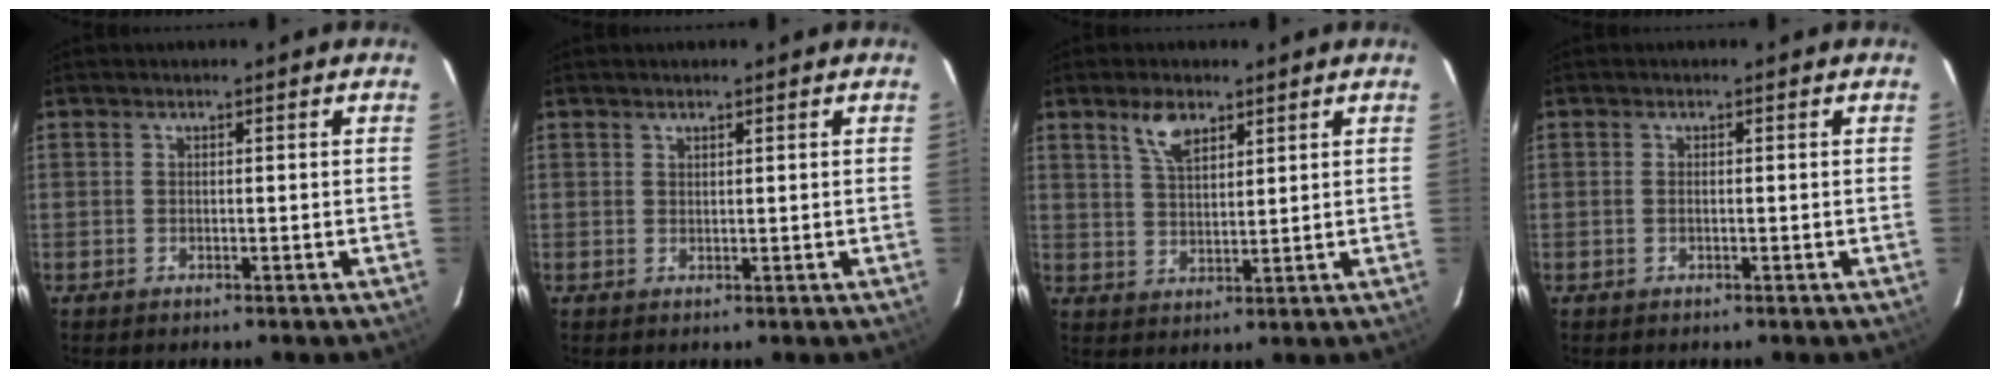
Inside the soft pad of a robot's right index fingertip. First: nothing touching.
{"total": 0.8, "force": [0.8, 0.3, 0.2], "torque": [-0.004, 0.000, 0.014]}
{"total": 5.7, "force": [3.7, 2.6, 3.5], "torque": [-0.061, 0.003, 0.072]}
{"total": 0.5, "force": [-0.1, 0.1, 0.5], "torque": [-0.012, -0.001, -0.003]}